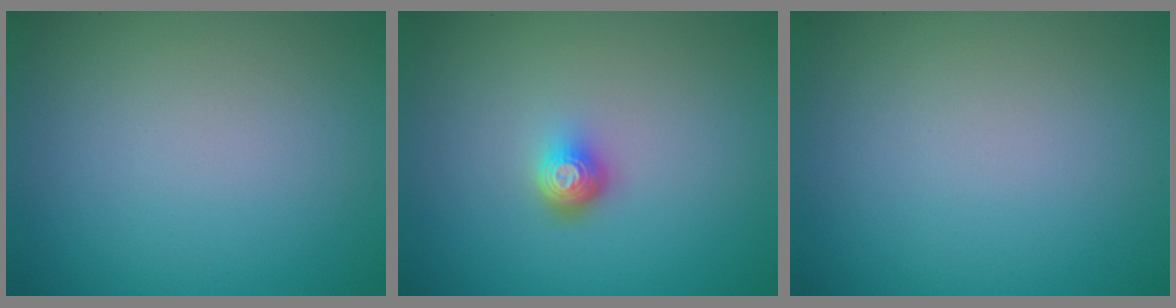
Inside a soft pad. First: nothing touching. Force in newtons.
{"total": 2.0, "press": 1.4, "slide": 1.5}
{"total": 0.0}